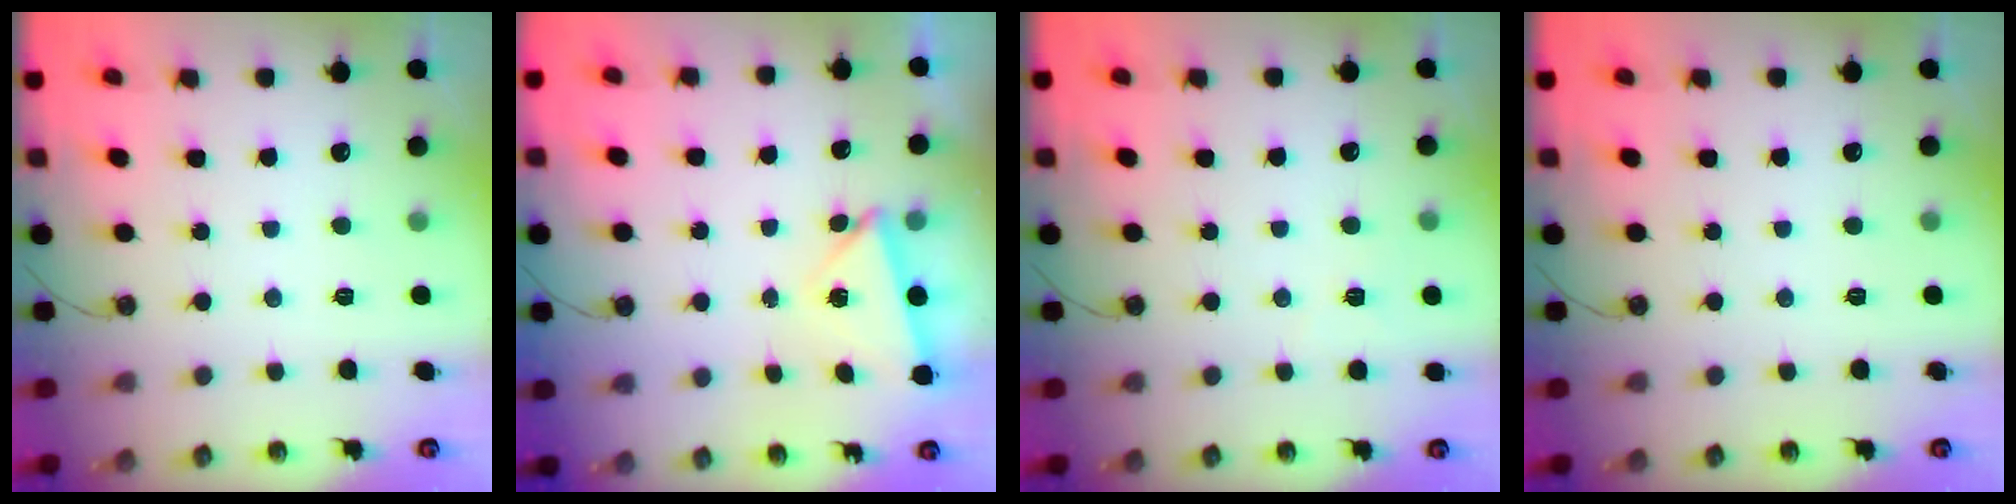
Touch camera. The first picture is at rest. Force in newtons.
{"total": 3.8, "press": 3.4, "slide": 1.7}
{"total": 3.0, "press": 2.1, "slide": 2.2}
{"total": 0.0}